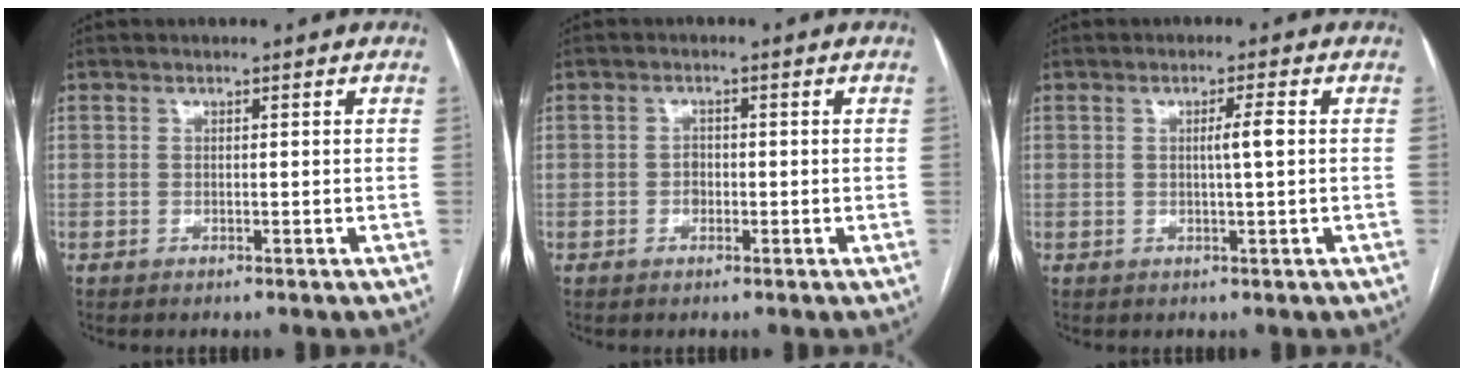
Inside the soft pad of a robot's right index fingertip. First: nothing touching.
{"total": 1.3, "force": [-0.3, 1.1, 0.7], "torque": [-0.006, 0.007, -0.004]}
{"total": 2.4, "force": [0.2, -0.3, 2.4], "torque": [-0.039, 0.000, 0.004]}